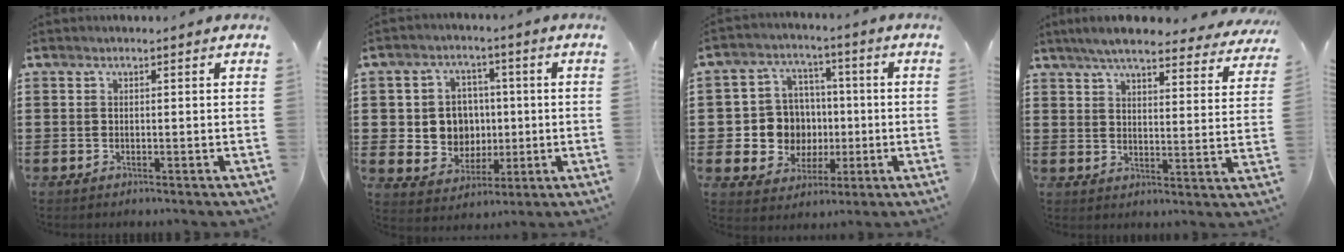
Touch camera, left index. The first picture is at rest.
{"total": 7.0, "force": [0.7, 6.6, 2.3], "torque": [-0.058, 0.013, 0.014]}
{"total": 9.0, "force": [-0.1, 8.6, 2.5], "torque": [-0.080, 0.018, 0.011]}
{"total": 6.5, "force": [6.0, 0.6, 2.6], "torque": [-0.072, -0.021, 0.106]}